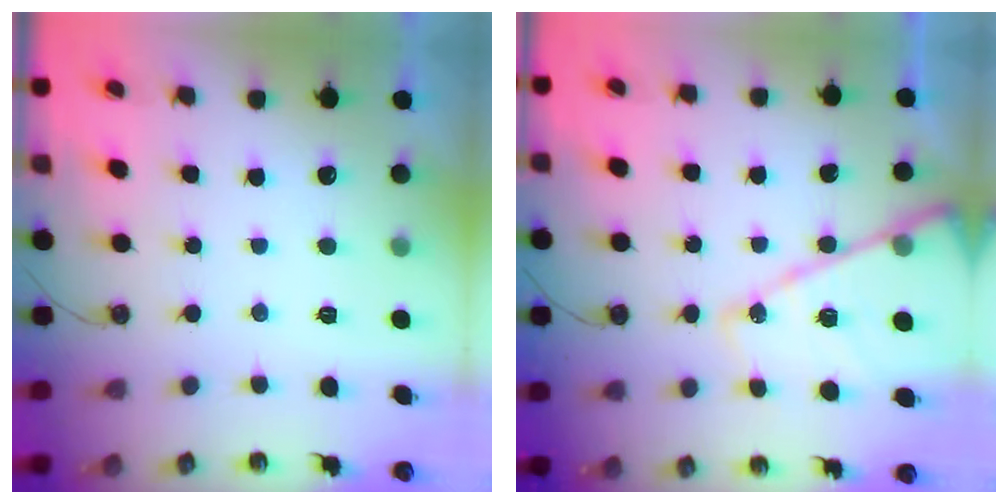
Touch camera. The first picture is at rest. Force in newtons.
{"total": 18.0, "press": 17.9, "slide": 2.3}